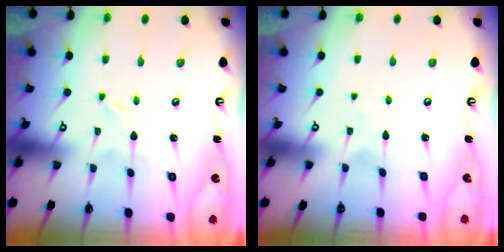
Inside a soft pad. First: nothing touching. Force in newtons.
{"total": 0.7, "press": 0.7, "slide": 0.1}